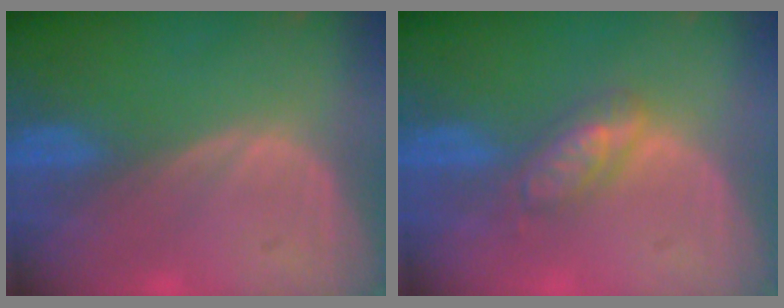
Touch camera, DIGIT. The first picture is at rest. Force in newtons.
{"total": 4.6, "press": 4.5, "slide": 1.2}